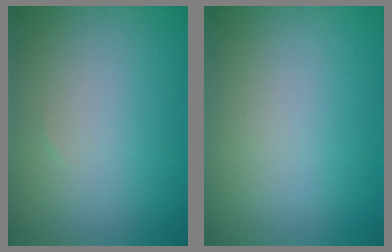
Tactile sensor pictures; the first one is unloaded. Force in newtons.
{"total": 0.0}